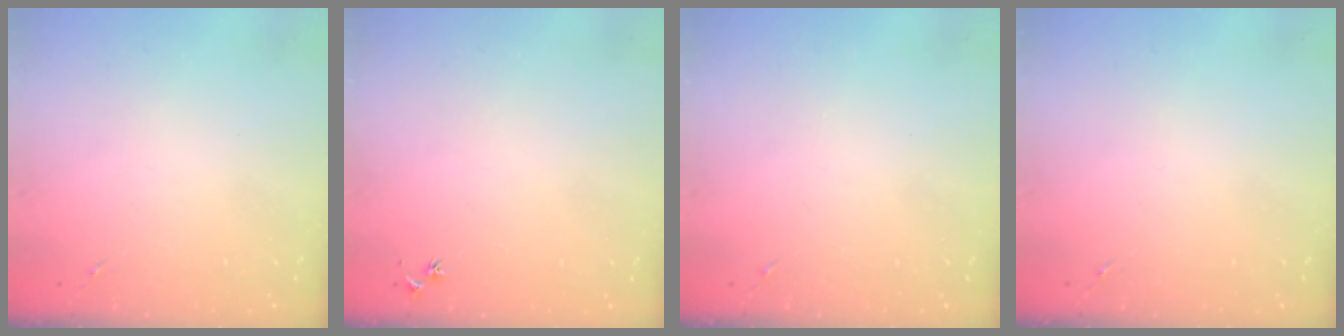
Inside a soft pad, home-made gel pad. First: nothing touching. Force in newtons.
{"total": 3.0, "press": 2.9, "slide": 0.4}
{"total": 0.0}
{"total": 0.0}